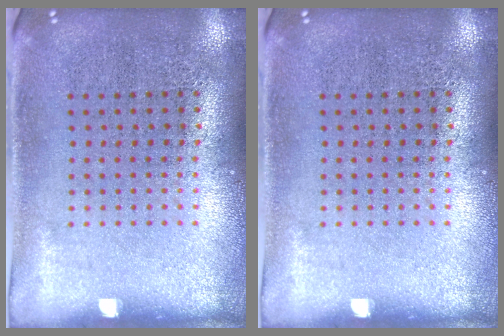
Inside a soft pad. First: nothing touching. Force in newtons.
{"total": 0.0}